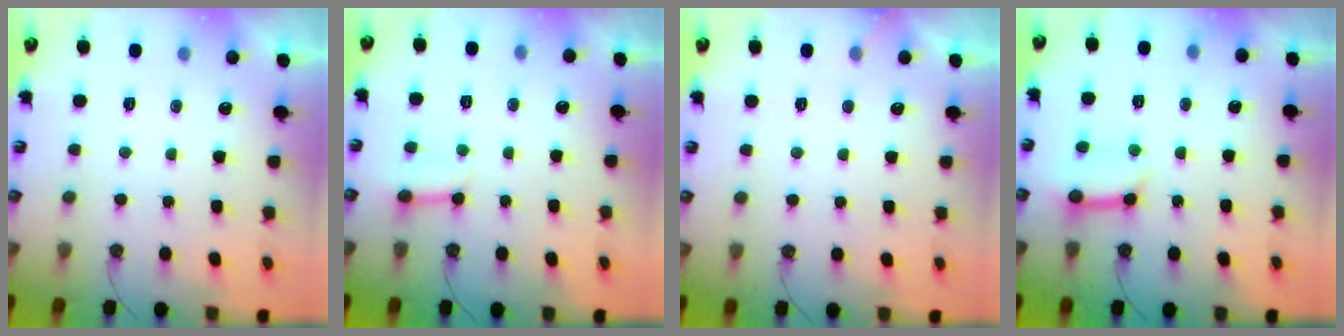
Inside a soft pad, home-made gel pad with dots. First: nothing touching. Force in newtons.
{"total": 3.6, "press": 3.6, "slide": 0.4}
{"total": 2.9, "press": 2.9, "slide": 0.2}
{"total": 10.5, "press": 10.4, "slide": 1.2}